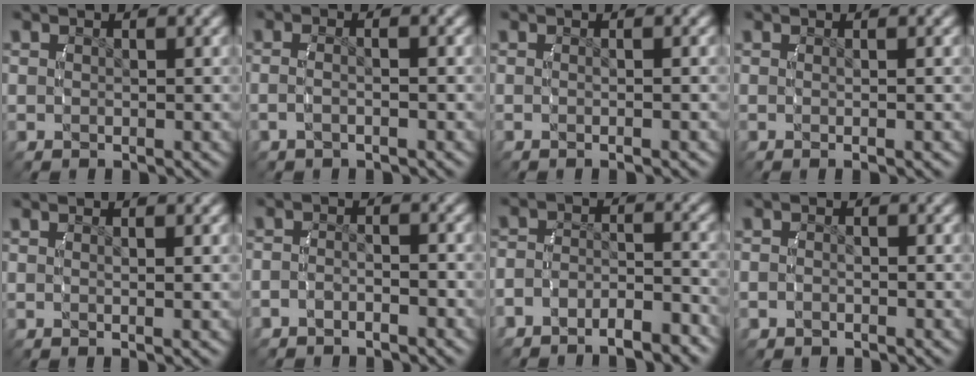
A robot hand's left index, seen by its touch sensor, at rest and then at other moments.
{"total": 1.8, "force": [-0.8, 0.1, 1.6], "torque": [-0.039, -0.002, -0.012]}
{"total": 1.1, "force": [-0.7, -0.2, 0.8], "torque": [-0.017, 0.005, -0.014]}
{"total": 1.1, "force": [-0.4, -0.4, 0.9], "torque": [-0.019, 0.002, -0.007]}
{"total": 0.9, "force": [0.1, -0.5, 0.7], "torque": [-0.017, -0.001, 0.002]}
{"total": 2.4, "force": [-1.9, 1.3, 0.7], "torque": [-0.020, 0.000, -0.035]}
{"total": 5.2, "force": [-4.6, 2.1, 1.6], "torque": [-0.026, -0.010, -0.076]}
{"total": 1.3, "force": [-0.8, 0.9, 0.4], "torque": [-0.014, 0.002, -0.017]}